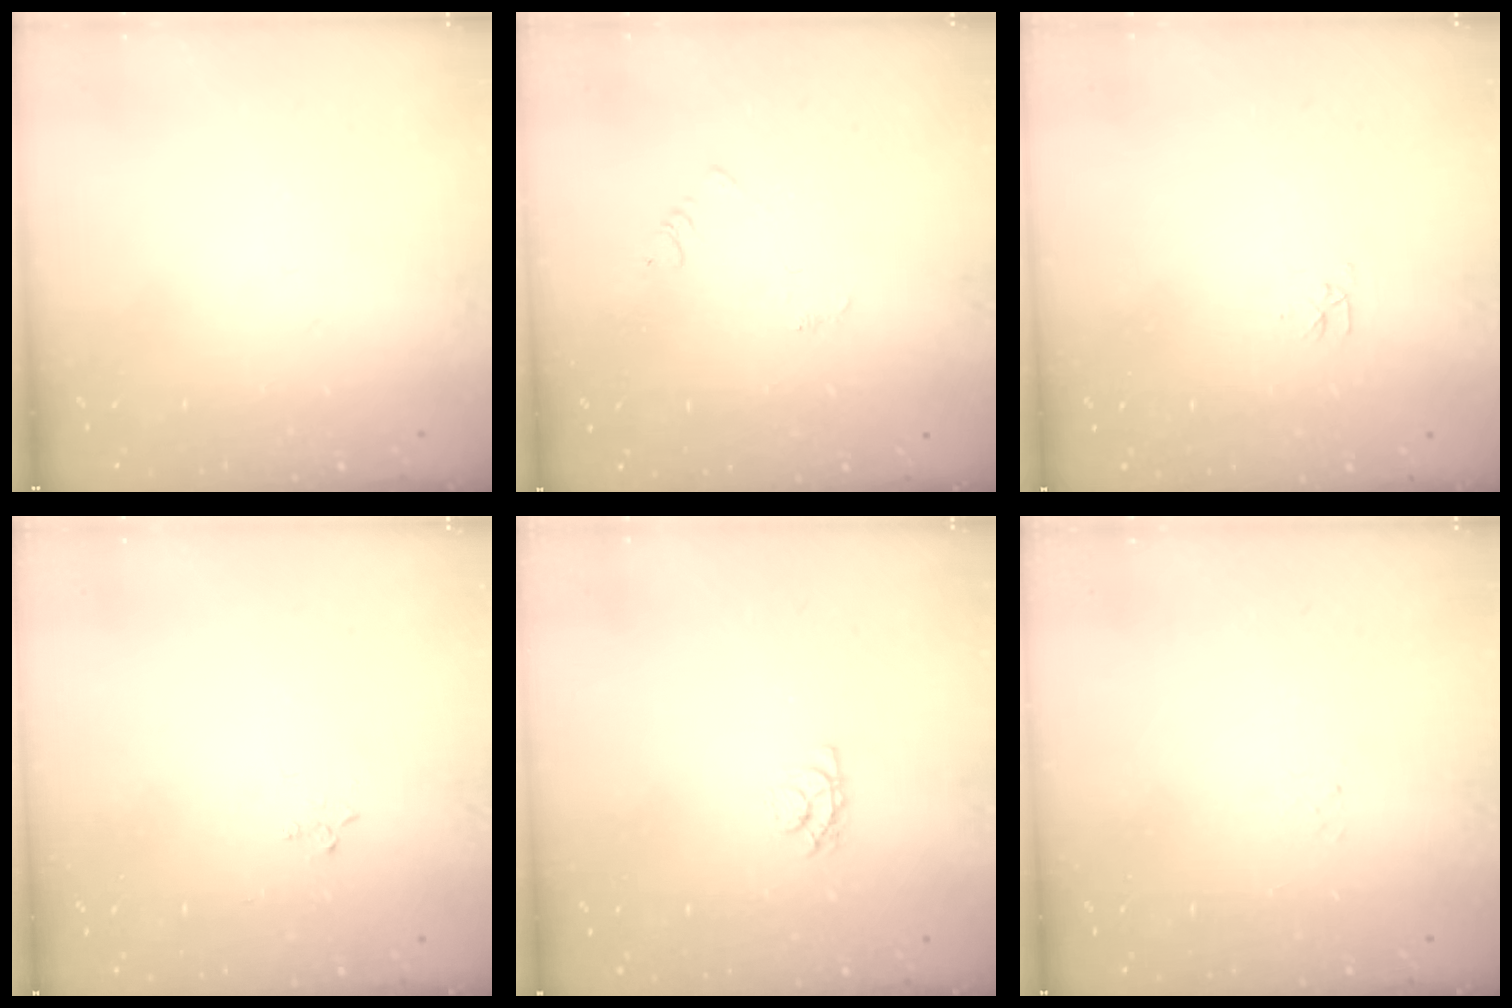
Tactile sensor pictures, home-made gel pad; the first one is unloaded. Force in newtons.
{"total": 2.9, "press": 2.9, "slide": 0.3}
{"total": 2.8, "press": 2.7, "slide": 0.4}
{"total": 2.9, "press": 2.8, "slide": 0.4}
{"total": 4.2, "press": 4.2, "slide": 0.5}
{"total": 1.5, "press": 1.5, "slide": 0.2}